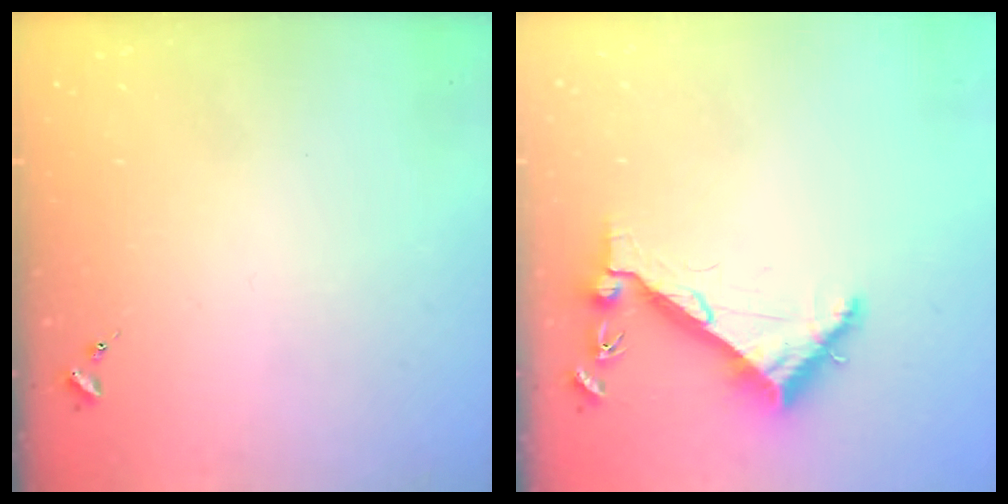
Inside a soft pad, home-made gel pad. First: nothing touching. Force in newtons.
{"total": 6.3, "press": 6.2, "slide": 0.7}